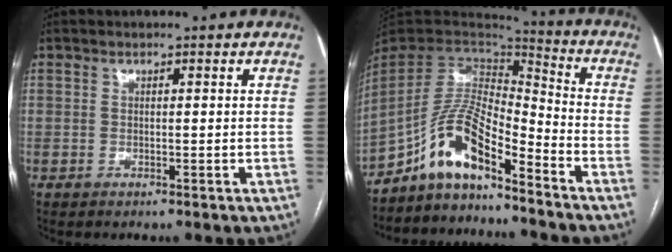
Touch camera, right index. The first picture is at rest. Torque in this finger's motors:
{"motor_torque": [1.11, -1.03, 0.81, 0.21]}